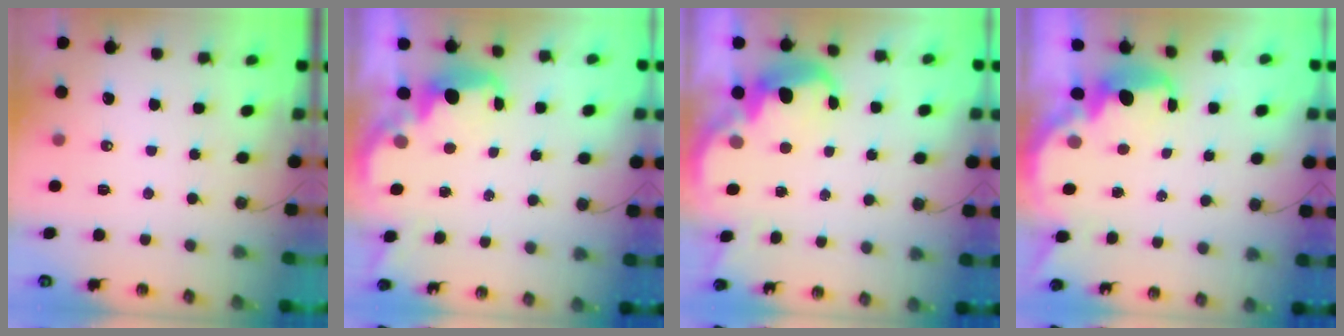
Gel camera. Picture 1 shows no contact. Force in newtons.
{"total": 3.1, "press": 3.0, "slide": 0.7}
{"total": 7.1, "press": 7.1, "slide": 0.6}
{"total": 4.9, "press": 4.9, "slide": 0.6}